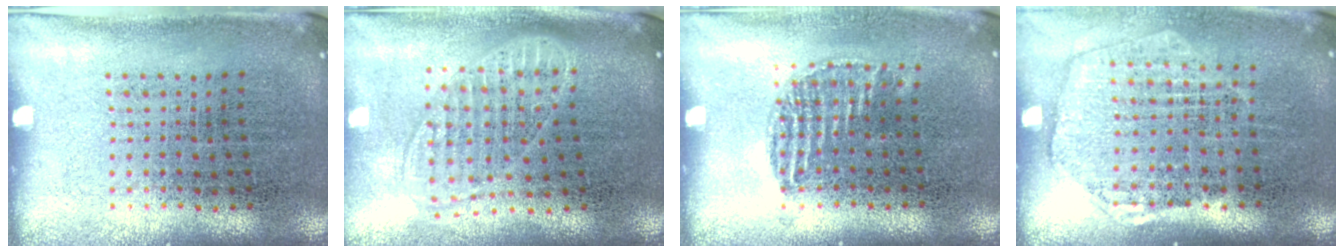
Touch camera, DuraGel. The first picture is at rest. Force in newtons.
{"total": 1.8, "press": 1.4, "slide": 1.0}
{"total": 0.9, "press": 0.7, "slide": 0.5}
{"total": 1.9, "press": 1.7, "slide": 0.8}